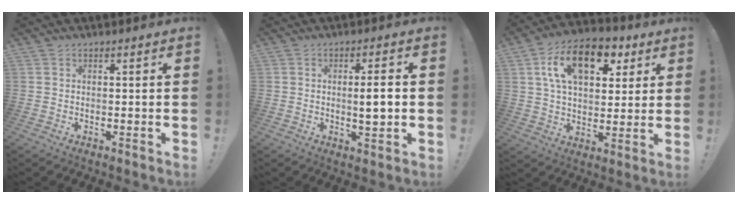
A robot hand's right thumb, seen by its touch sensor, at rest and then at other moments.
{"total": 5.5, "force": [0.1, 0.8, 5.4], "torque": [-0.072, -0.008, -0.006]}
{"total": 17.1, "force": [7.3, 10.1, 11.7], "torque": [-0.183, -0.019, 0.129]}